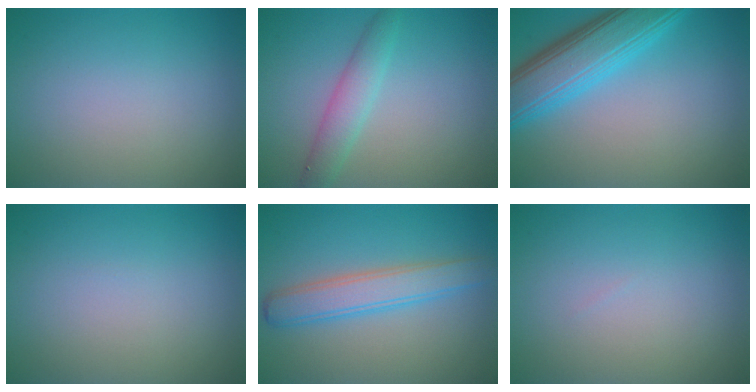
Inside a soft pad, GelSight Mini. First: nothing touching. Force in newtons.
{"total": 2.8, "press": 2.8, "slide": 0.2}
{"total": 7.3, "press": 7.3, "slide": 0.2}
{"total": 0.0}
{"total": 3.9, "press": 3.9, "slide": 0.1}
{"total": 0.0}